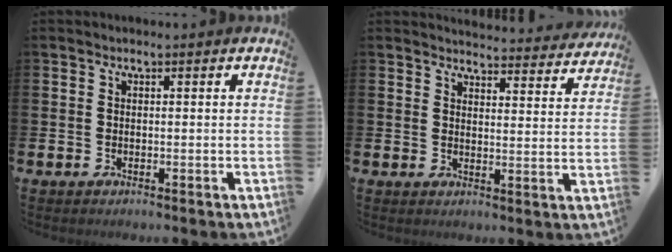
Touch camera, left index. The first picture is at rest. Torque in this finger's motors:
{"motor_torque": [0.71, -1.01, 0.04, 0.00]}